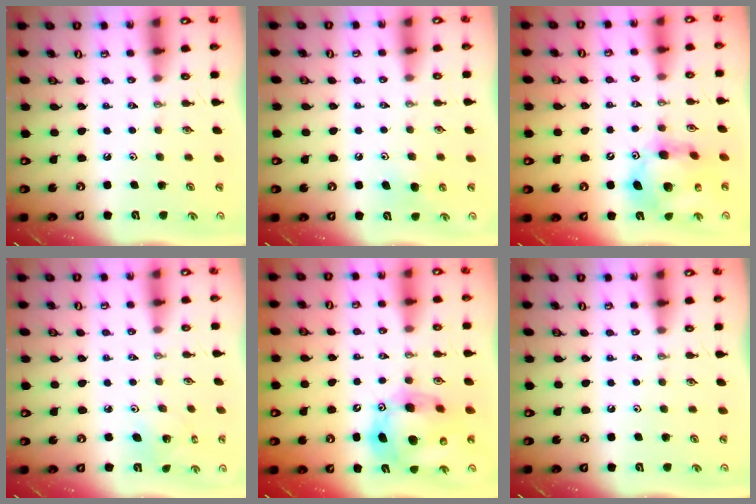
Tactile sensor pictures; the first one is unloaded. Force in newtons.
{"total": 6.4, "press": 6.4, "slide": 0.4}
{"total": 15.2, "press": 15.1, "slide": 1.5}
{"total": 2.9, "press": 2.9, "slide": 0.3}
{"total": 15.6, "press": 15.3, "slide": 2.5}
{"total": 0.0}